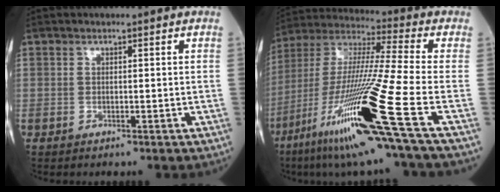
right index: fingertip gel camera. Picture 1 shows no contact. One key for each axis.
{"total": 23.6, "fx": -10.3, "fy": -1.1, "fz": 21.2, "tx": -0.417, "ty": -0.047, "tz": -0.195}